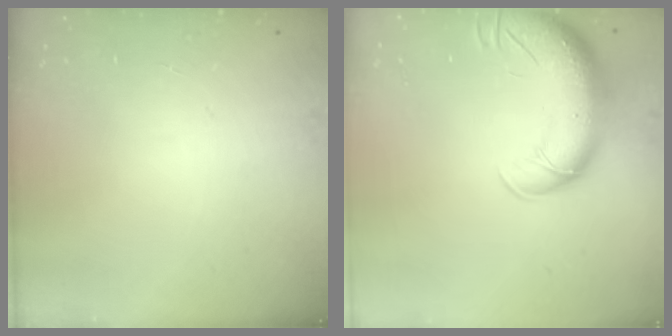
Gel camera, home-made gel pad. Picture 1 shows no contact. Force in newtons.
{"total": 15.0, "press": 14.6, "slide": 3.6}